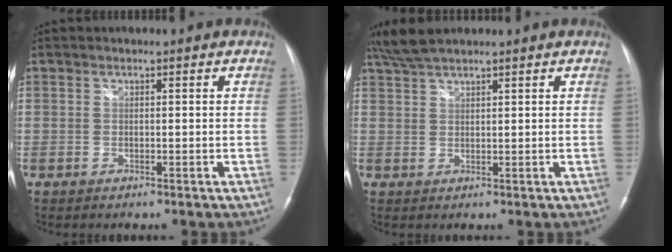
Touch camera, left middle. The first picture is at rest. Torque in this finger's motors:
{"motor_torque": [0.43, -0.17, -0.03, 0.04]}